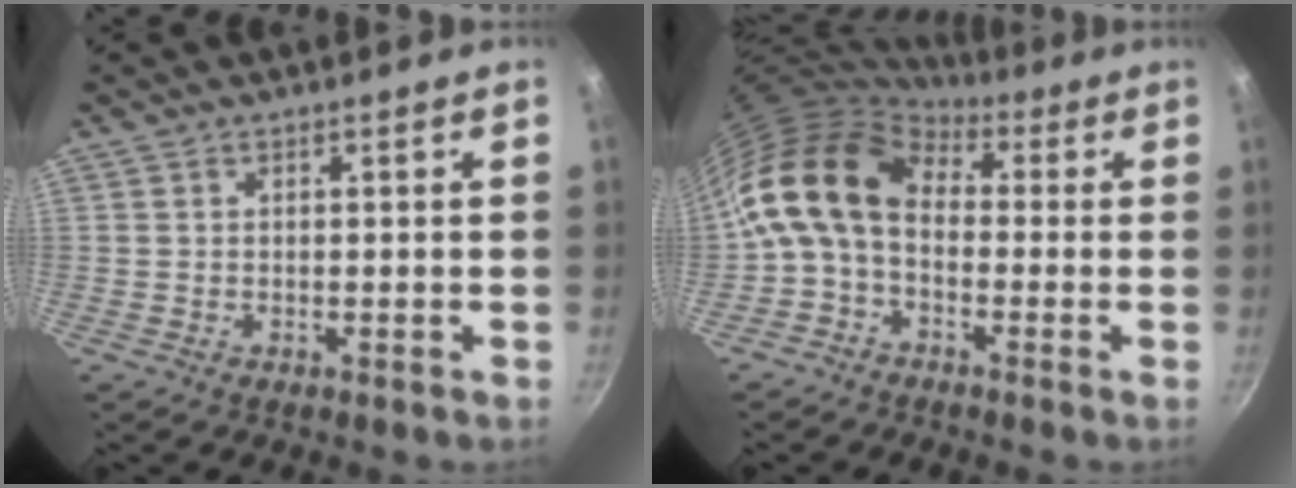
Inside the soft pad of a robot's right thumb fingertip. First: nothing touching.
{"total": 12.3, "force": [0.1, 8.5, 8.9], "torque": [-0.152, 0.028, -0.024]}